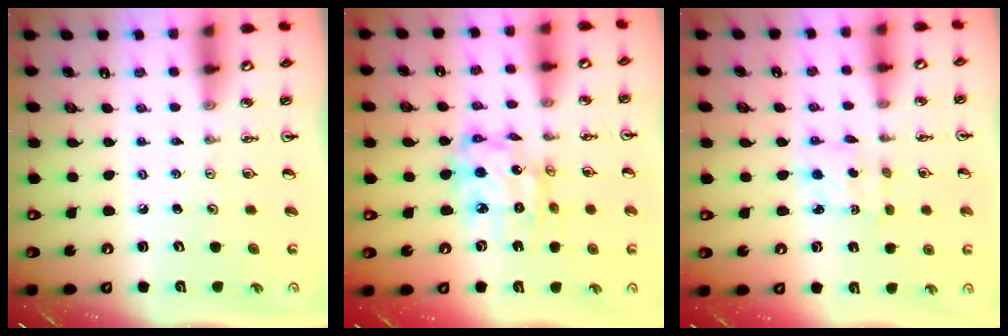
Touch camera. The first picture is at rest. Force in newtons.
{"total": 12.2, "press": 12.1, "slide": 1.6}
{"total": 2.0, "press": 1.9, "slide": 0.8}